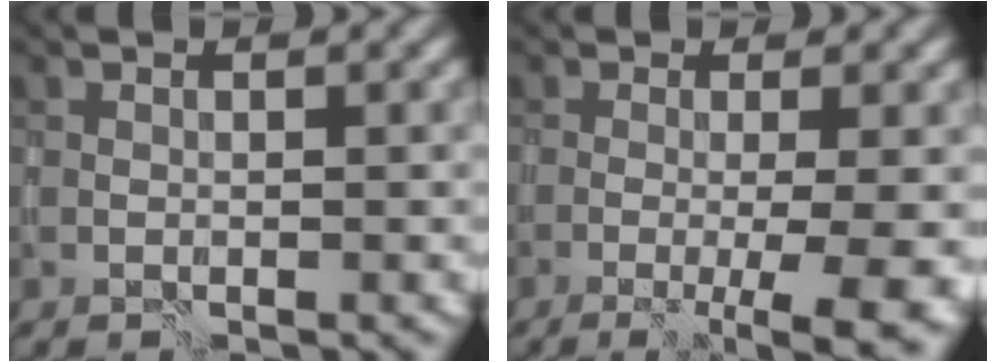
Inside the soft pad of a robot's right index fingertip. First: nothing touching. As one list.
[{"total": 7.6, "force": [-2.1, 2.0, 7.1], "torque": [-0.071, -0.013, -0.025]}]